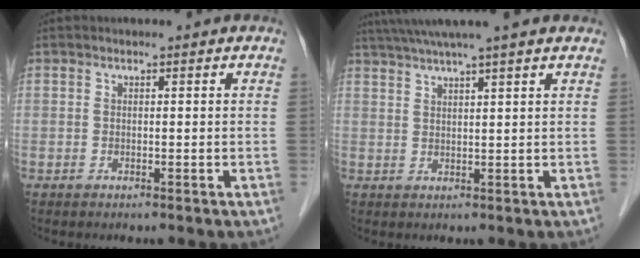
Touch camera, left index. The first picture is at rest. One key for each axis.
{"total": 9.3, "fx": 7.8, "fy": -0.9, "fz": 5.0, "tx": -0.090, "ty": 0.032, "tz": 0.108}